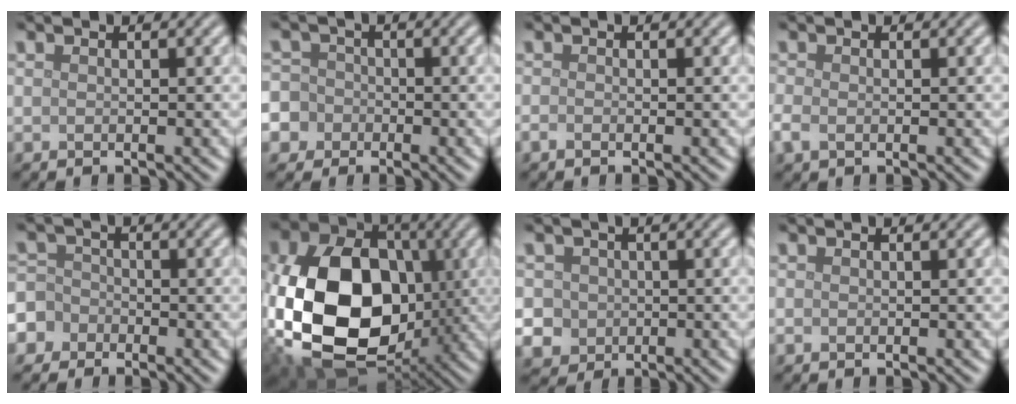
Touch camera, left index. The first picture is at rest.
{"total": 7.7, "force": [-3.3, 6.7, 1.7], "torque": [-0.050, -0.010, -0.090]}
{"total": 0.7, "force": [-0.4, 0.2, 0.4], "torque": [-0.010, -0.004, -0.009]}
{"total": 1.3, "force": [-0.4, 0.8, 0.9], "torque": [-0.025, -0.004, -0.011]}
{"total": 5.2, "force": [-2.9, 4.3, 0.7], "torque": [-0.005, 0.001, -0.070]}
{"total": 16.7, "force": [-1.9, 11.9, 11.6], "torque": [-0.235, -0.032, -0.032]}
{"total": 4.4, "force": [-0.1, 4.1, 1.4], "torque": [-0.017, 0.015, -0.015]}
{"total": 0.0}